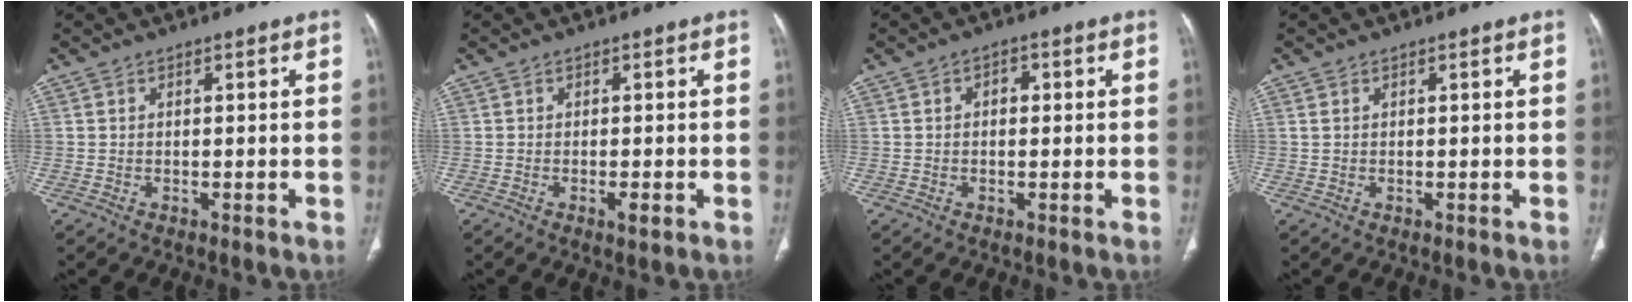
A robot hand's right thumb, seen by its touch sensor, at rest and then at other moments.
{"total": 1.8, "force": [-0.7, 0.5, 1.6], "torque": [-0.026, -0.003, -0.012]}
{"total": 2.1, "force": [0.3, 1.4, 1.5], "torque": [-0.016, 0.009, 0.003]}
{"total": 0.7, "force": [0.4, 0.5, 0.4], "torque": [-0.011, 0.008, 0.010]}